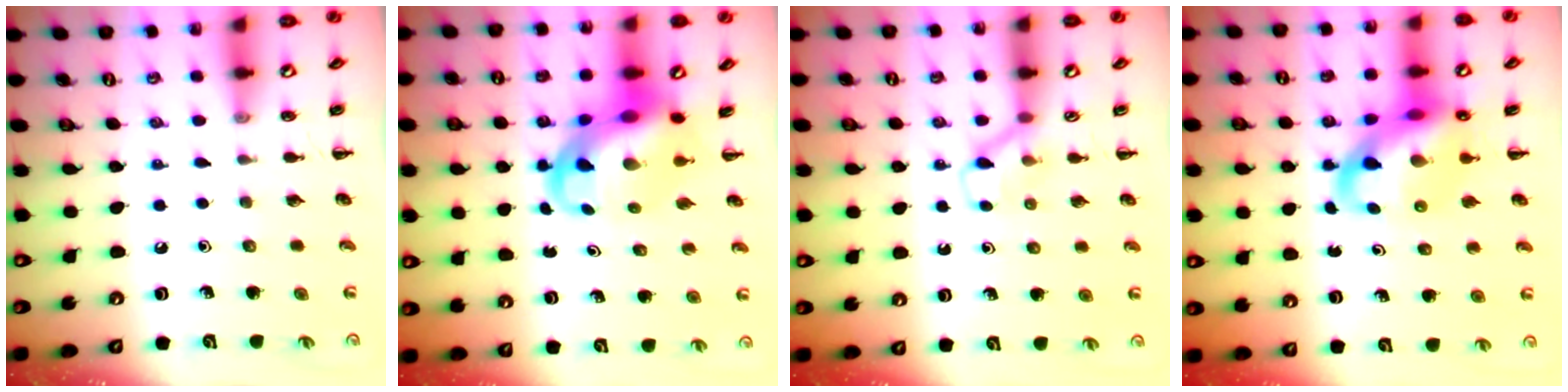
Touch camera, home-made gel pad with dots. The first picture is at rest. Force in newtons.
{"total": 9.4, "press": 8.9, "slide": 2.9}
{"total": 4.3, "press": 4.0, "slide": 1.5}
{"total": 13.4, "press": 12.9, "slide": 3.6}